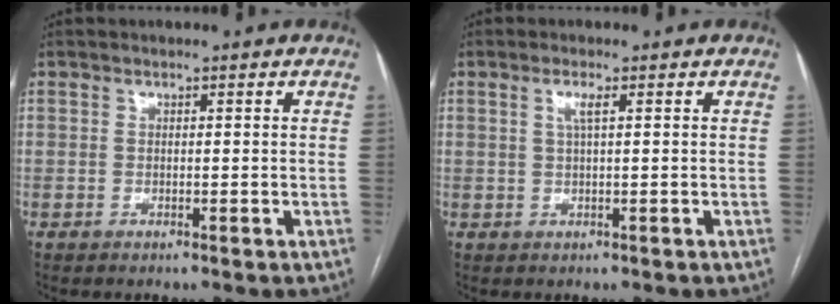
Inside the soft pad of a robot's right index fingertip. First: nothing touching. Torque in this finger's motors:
{"motor_torque": [0.08, 0.00, 0.01, 0.02]}